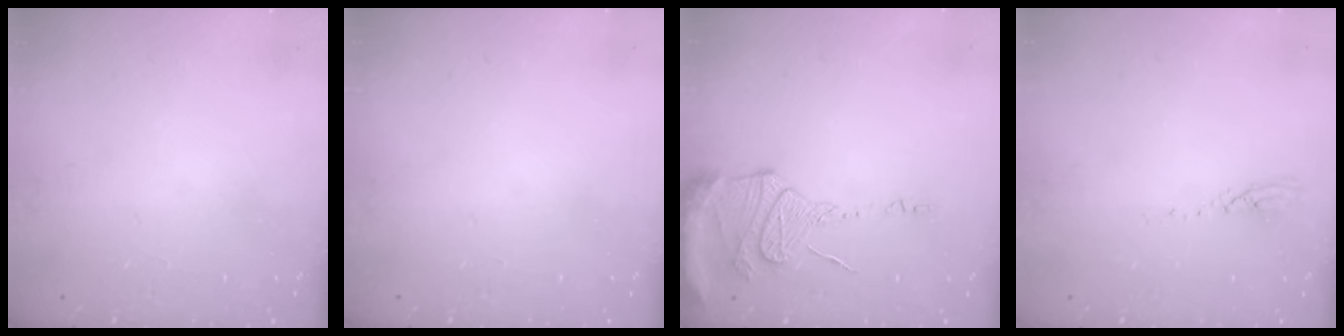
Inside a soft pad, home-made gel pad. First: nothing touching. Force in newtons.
{"total": 0.0}
{"total": 13.5, "press": 13.4, "slide": 1.7}
{"total": 3.1, "press": 3.1, "slide": 0.3}